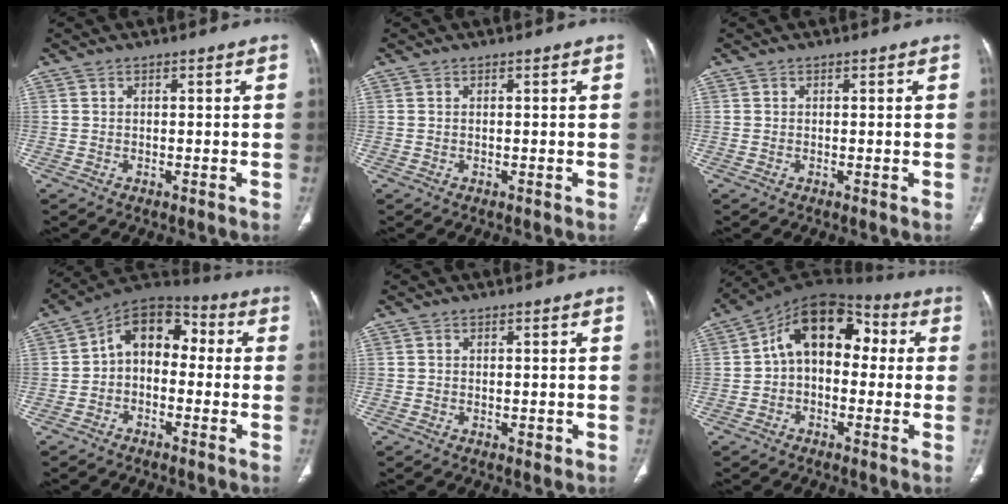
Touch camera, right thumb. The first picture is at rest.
{"total": 0.0}
{"total": 0.0}
{"total": 10.7, "force": [-0.2, 7.6, 7.6], "torque": [-0.081, 0.042, -0.025]}
{"total": 0.8, "force": [-0.1, 0.6, 0.5], "torque": [-0.002, -0.001, -0.002]}
{"total": 13.7, "force": [1.2, 9.3, 10.0], "torque": [-0.114, 0.049, 0.003]}